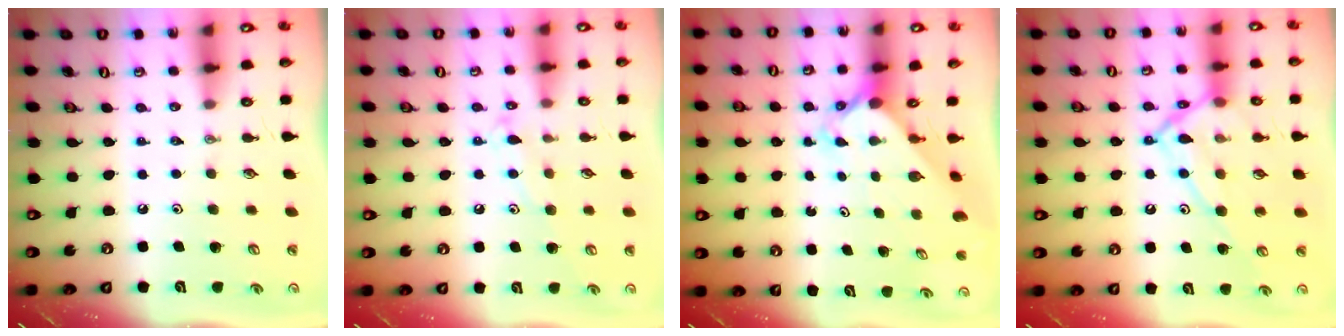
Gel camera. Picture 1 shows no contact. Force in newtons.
{"total": 9.0, "press": 9.0, "slide": 0.7}
{"total": 2.6, "press": 2.6, "slide": 0.3}
{"total": 15.9, "press": 15.8, "slide": 1.5}